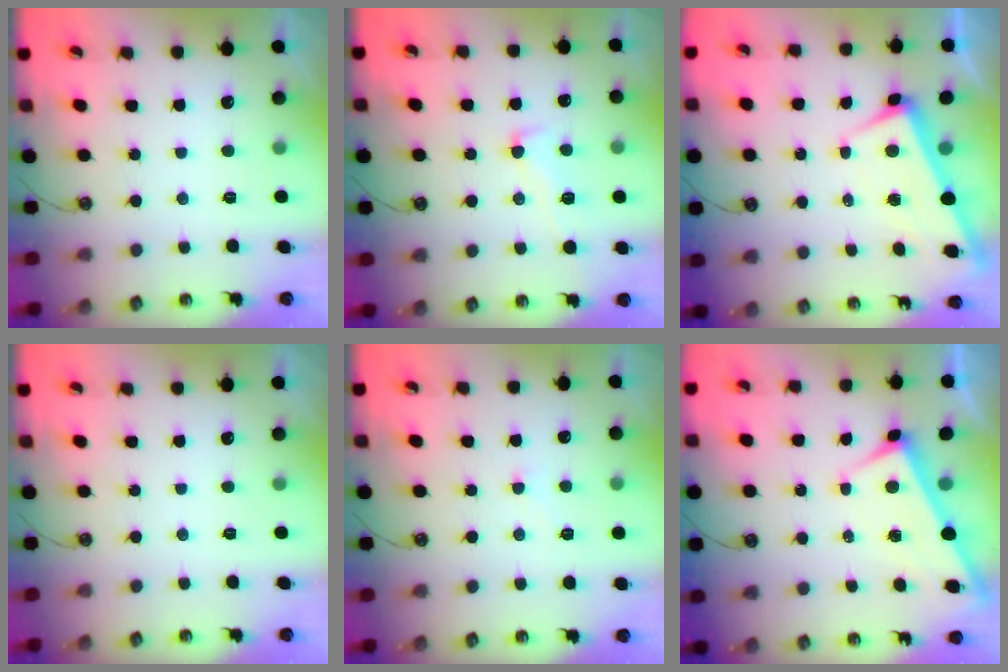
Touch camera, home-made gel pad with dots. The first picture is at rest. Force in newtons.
{"total": 1.6, "press": 1.2, "slide": 1.0}
{"total": 1.9, "press": 1.8, "slide": 0.6}
{"total": 0.0}
{"total": 3.0, "press": 2.8, "slide": 0.8}
{"total": 3.0, "press": 3.0, "slide": 0.1}